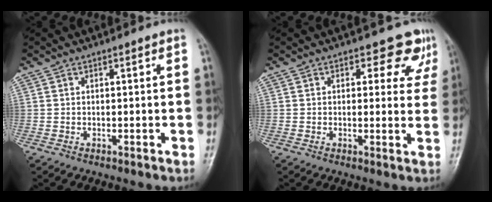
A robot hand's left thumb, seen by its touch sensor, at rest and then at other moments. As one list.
[{"total": 5.9, "force": [3.9, 3.7, 2.5], "torque": [0.007, -0.021, 0.032]}]